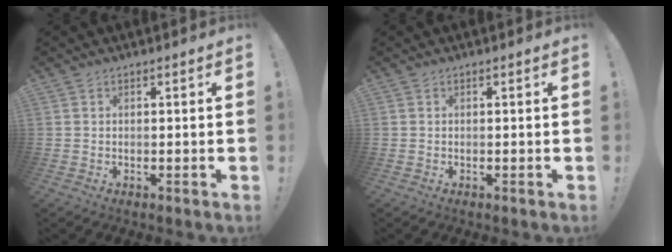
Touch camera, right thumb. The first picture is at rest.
{"total": 0.0}